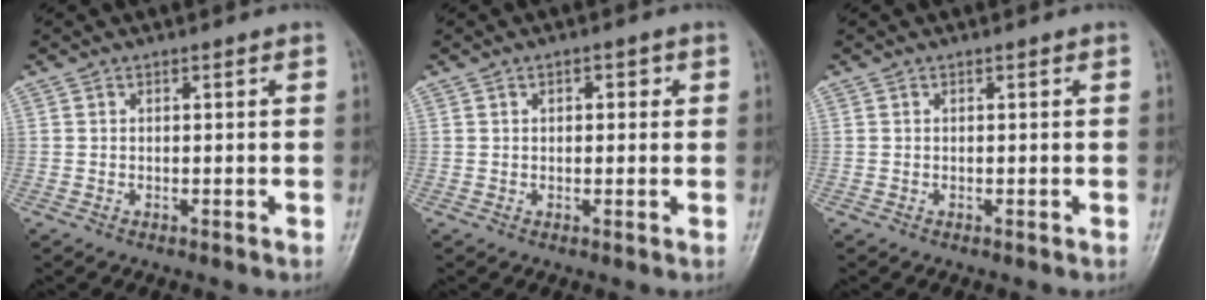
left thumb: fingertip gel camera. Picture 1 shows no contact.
{"total": 2.2, "force": [0.7, 1.5, 1.5], "torque": [-0.008, 0.002, 0.007]}
{"total": 0.0}